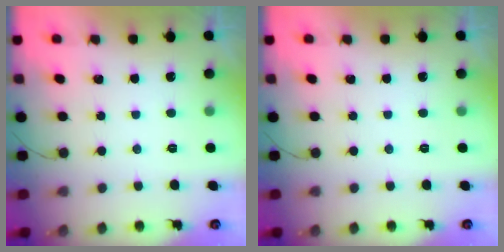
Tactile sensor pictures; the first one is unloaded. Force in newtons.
{"total": 0.0}